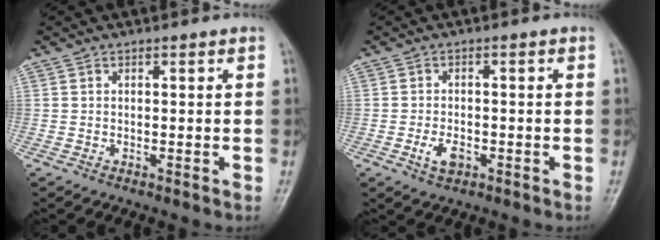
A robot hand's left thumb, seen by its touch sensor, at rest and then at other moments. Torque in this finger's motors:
{"motor_torque": [-0.14, 0.39, 0.47, 0.17, 0.04]}